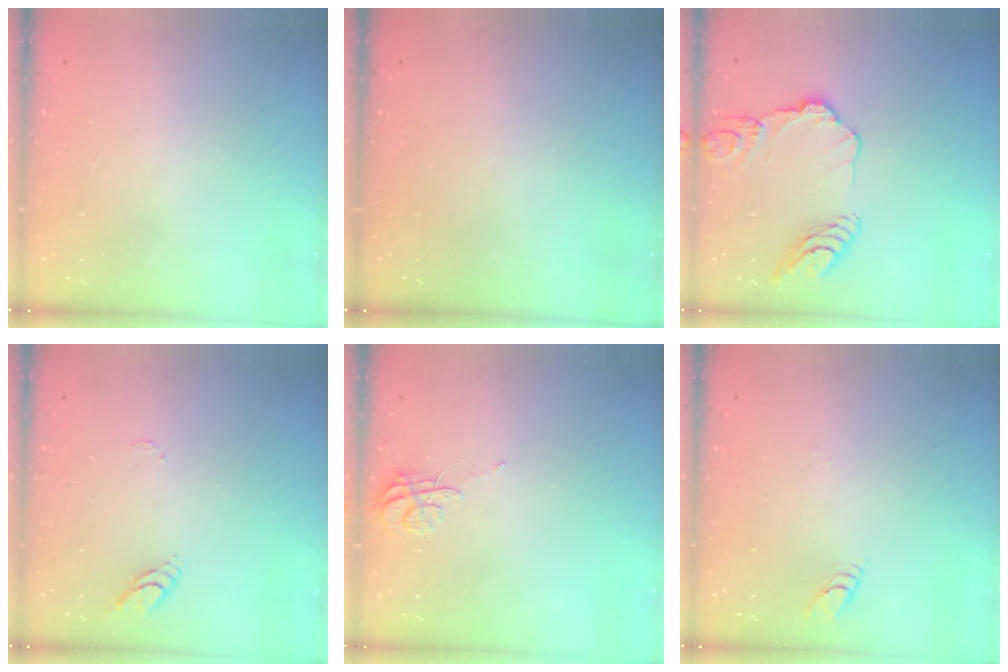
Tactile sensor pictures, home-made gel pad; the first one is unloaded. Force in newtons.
{"total": 0.0}
{"total": 12.1, "press": 12.1, "slide": 1.1}
{"total": 4.1, "press": 4.1, "slide": 0.4}
{"total": 6.1, "press": 6.0, "slide": 0.5}
{"total": 2.8, "press": 2.8, "slide": 0.2}